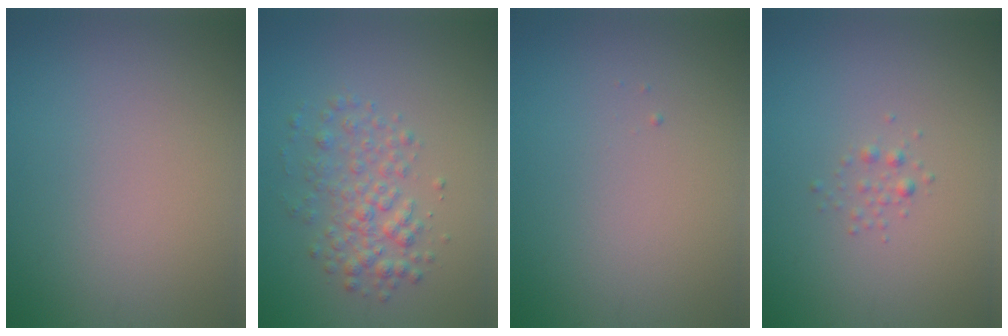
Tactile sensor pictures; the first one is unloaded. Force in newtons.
{"total": 3.2, "press": 3.2, "slide": 0.1}
{"total": 0.0}
{"total": 0.8, "press": 0.8, "slide": 0.0}